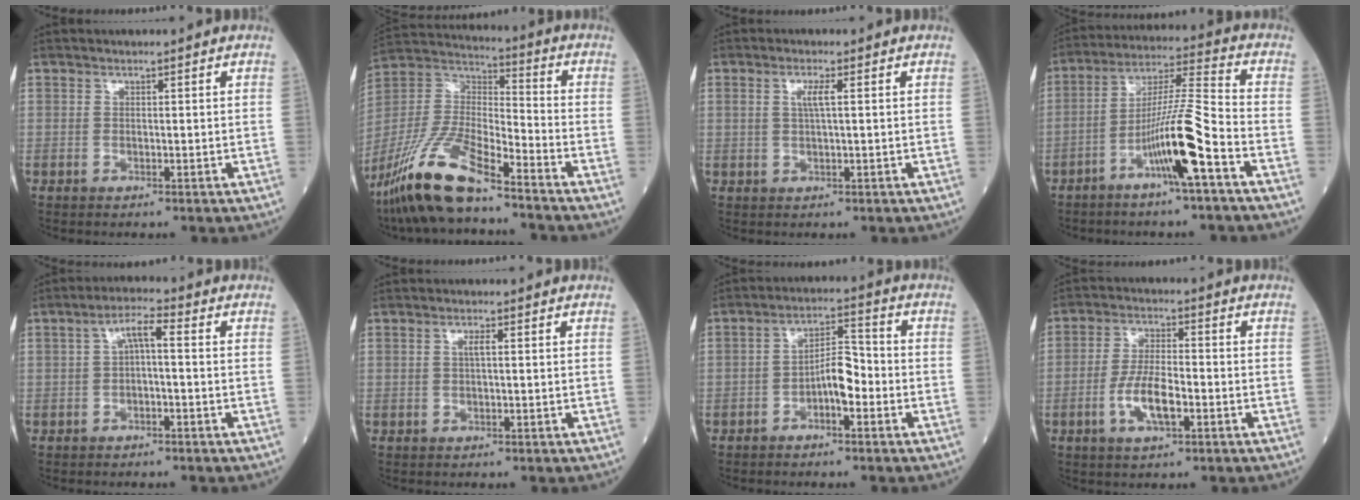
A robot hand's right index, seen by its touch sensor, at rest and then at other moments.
{"total": 16.0, "force": [-11.8, 2.7, 10.5], "torque": [-0.226, -0.016, -0.223]}
{"total": 2.3, "force": [0.6, 0.1, 2.3], "torque": [-0.047, 0.002, 0.010]}
{"total": 11.4, "force": [-5.4, -0.6, 10.0], "torque": [-0.189, 0.005, -0.101]}
{"total": 4.0, "force": [0.2, 0.9, 3.9], "torque": [-0.068, 0.020, 0.000]}
{"total": 1.3, "force": [0.3, 0.1, 1.3], "torque": [-0.026, 0.003, 0.003]}
{"total": 5.4, "force": [-2.1, 1.7, 4.7], "torque": [-0.081, 0.019, -0.038]}
{"total": 6.9, "force": [-2.4, 2.1, 6.1], "torque": [-0.121, 0.002, -0.044]}